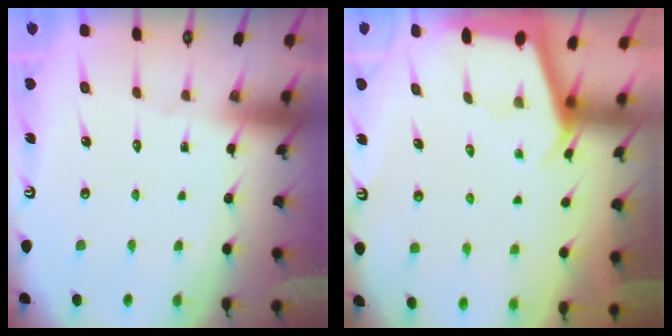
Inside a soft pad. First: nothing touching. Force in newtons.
{"total": 2.2, "press": 2.2, "slide": 0.3}